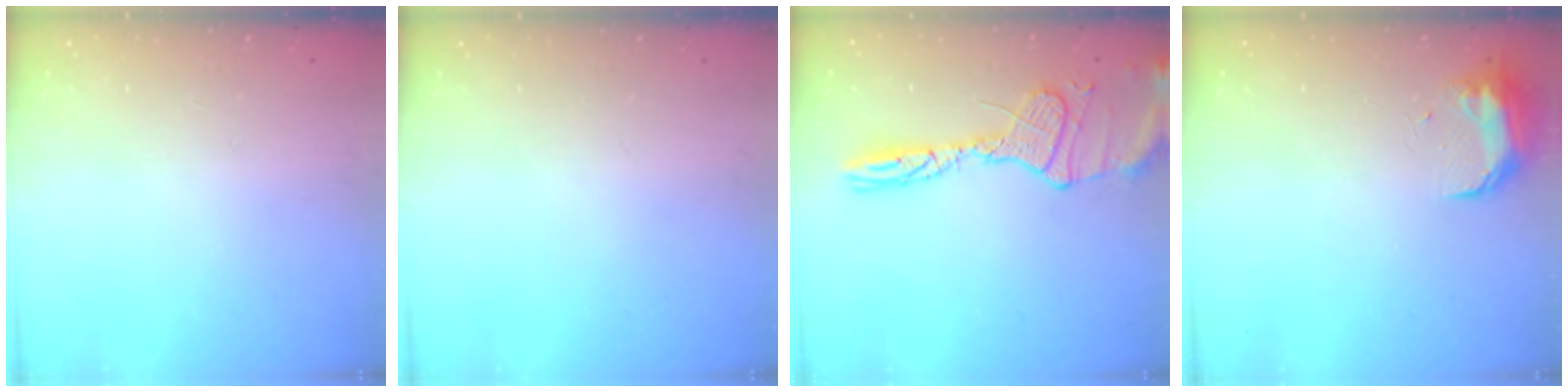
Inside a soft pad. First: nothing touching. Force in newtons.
{"total": 0.0}
{"total": 15.6, "press": 15.6, "slide": 1.3}
{"total": 8.7, "press": 8.7, "slide": 0.6}